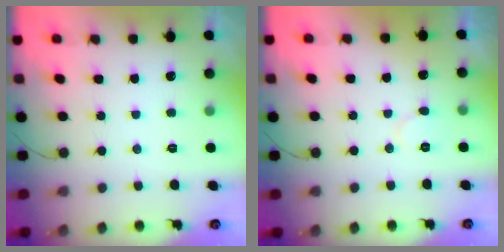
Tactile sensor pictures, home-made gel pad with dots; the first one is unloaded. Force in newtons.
{"total": 3.9, "press": 3.8, "slide": 0.5}